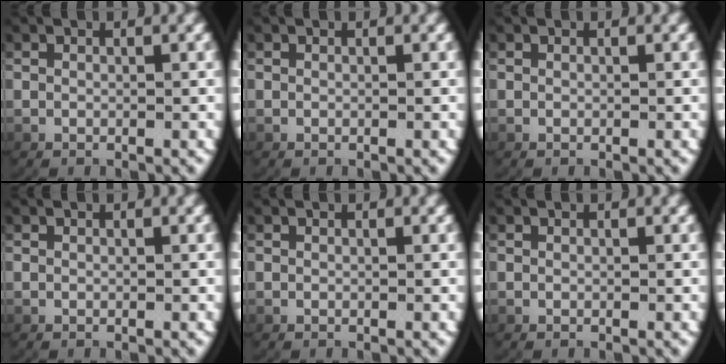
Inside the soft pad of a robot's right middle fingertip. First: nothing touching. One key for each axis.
{"total": 0.0}
{"total": 0.0}
{"total": 0.0}
{"total": 1.5, "fx": 0.0, "fy": -1.4, "fz": -0.4, "tx": 0.006, "ty": -0.006, "tz": 0.011}
{"total": 0.0}